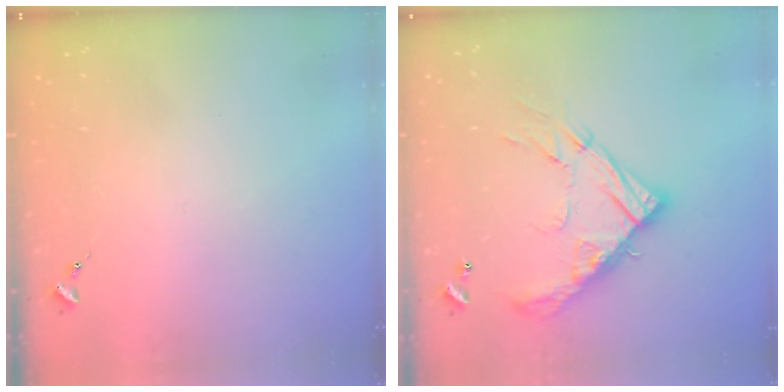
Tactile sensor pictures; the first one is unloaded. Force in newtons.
{"total": 18.0, "press": 17.9, "slide": 1.6}